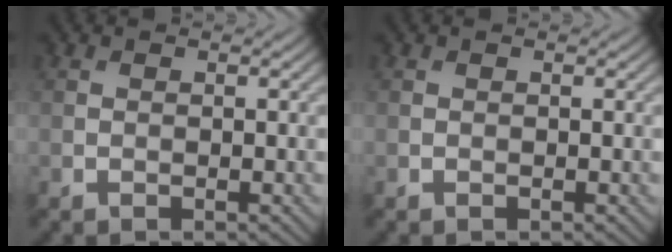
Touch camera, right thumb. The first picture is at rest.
{"total": 0.0}